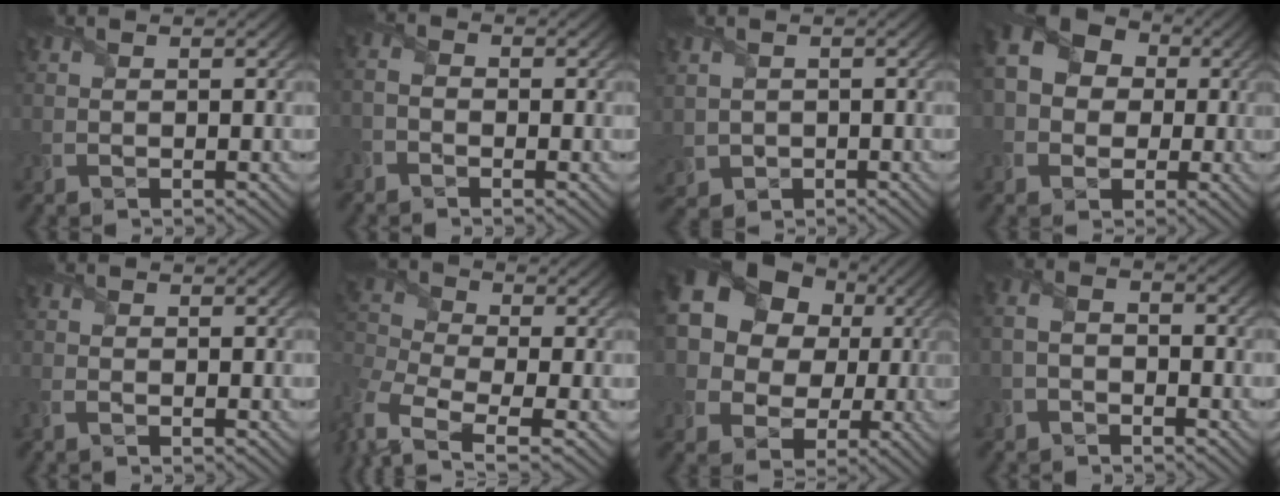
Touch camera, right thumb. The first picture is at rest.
{"total": 1.9, "force": [-1.6, 0.8, 0.8], "torque": [-0.023, 0.000, -0.034]}
{"total": 2.5, "force": [0.0, 2.4, 0.7], "torque": [-0.043, -0.013, -0.002]}
{"total": 9.8, "force": [0.6, 8.4, 5.1], "torque": [-0.132, 0.005, -0.007]}
{"total": 1.8, "force": [-1.2, 0.7, 1.1], "torque": [-0.036, -0.004, -0.029]}
{"total": 8.4, "force": [-3.7, 4.2, 6.3], "torque": [-0.189, -0.020, -0.075]}
{"total": 18.3, "force": [3.6, 15.5, 9.0], "torque": [-0.232, 0.032, 0.048]}
{"total": 2.7, "force": [-2.0, 1.2, 1.3], "torque": [-0.039, -0.001, -0.050]}